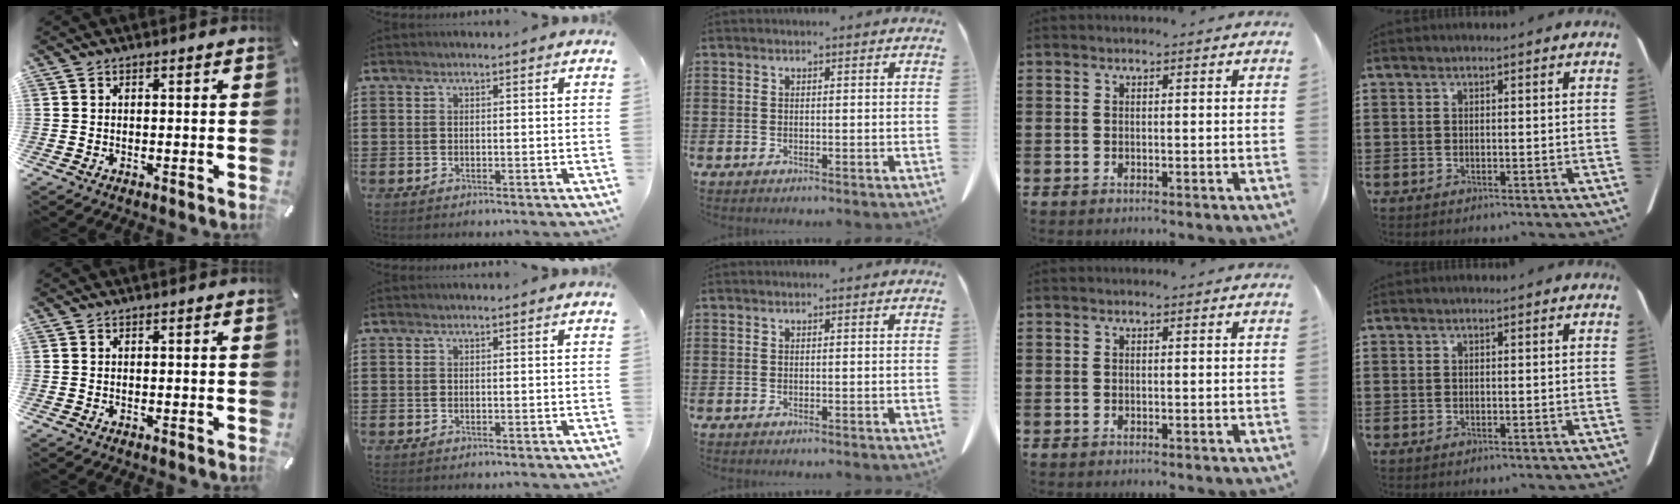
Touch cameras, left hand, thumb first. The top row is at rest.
{}